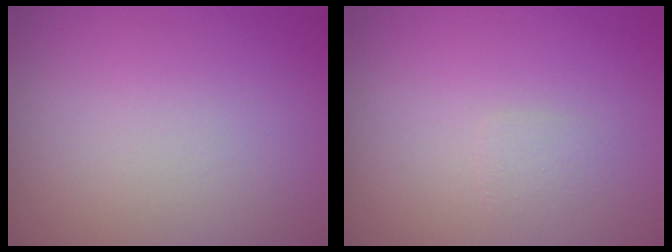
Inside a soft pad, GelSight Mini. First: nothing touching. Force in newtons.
{"total": 0.9, "press": 0.9, "slide": 0.0}